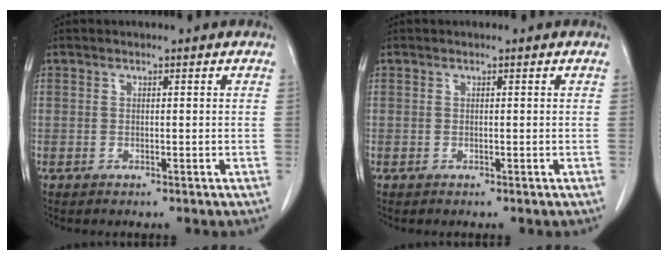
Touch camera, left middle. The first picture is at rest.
{"total": 0.0}